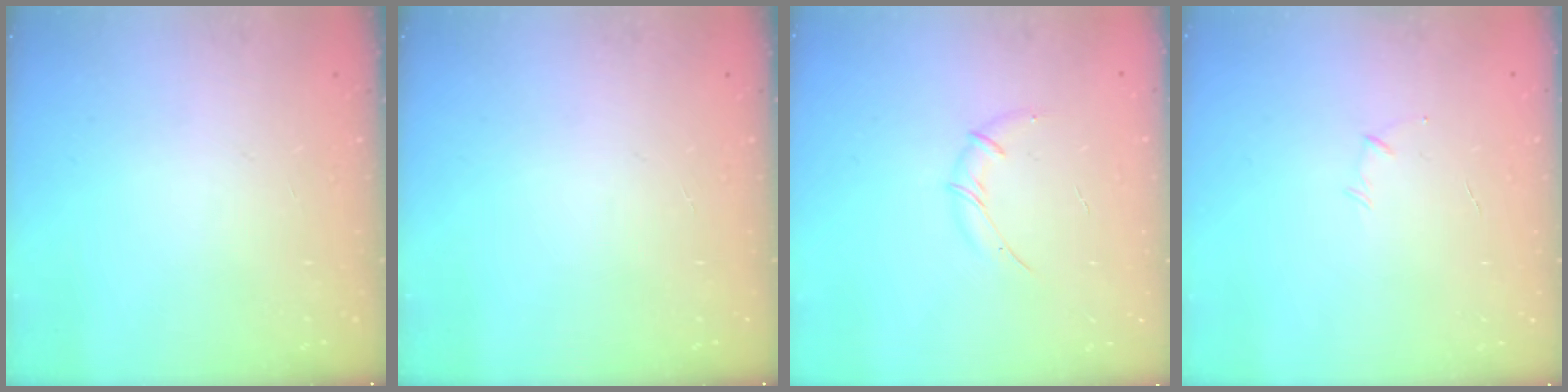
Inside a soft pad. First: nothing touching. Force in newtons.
{"total": 0.0}
{"total": 5.6, "press": 5.4, "slide": 1.5}
{"total": 4.0, "press": 3.9, "slide": 0.9}